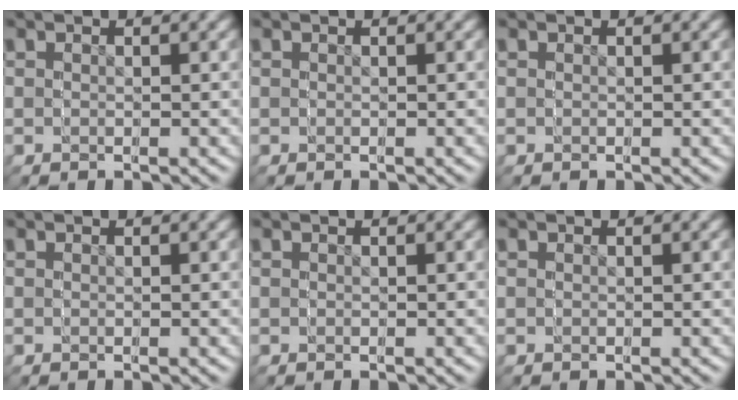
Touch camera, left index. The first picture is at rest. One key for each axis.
{"total": 0.0}
{"total": 0.0}
{"total": 0.0}
{"total": 0.0}
{"total": 0.0}